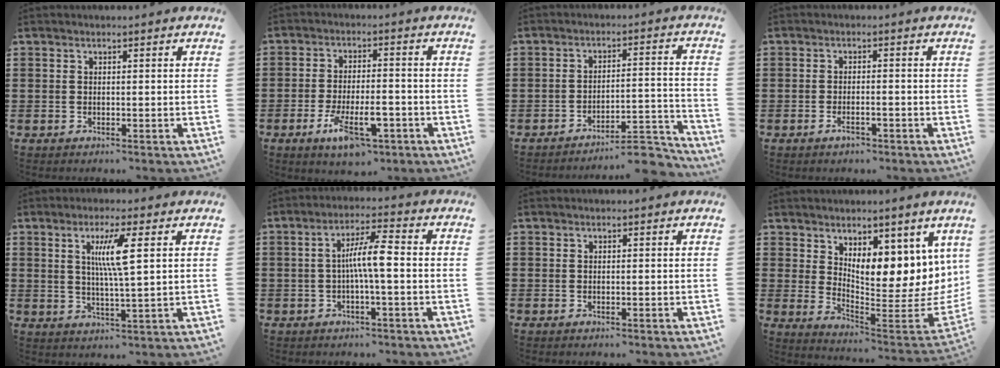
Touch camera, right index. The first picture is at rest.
{"total": 7.9, "force": [-3.8, 3.0, 6.2], "torque": [-0.124, -0.003, -0.067]}
{"total": 6.6, "force": [-6.0, 0.8, 2.5], "torque": [-0.037, 0.006, -0.113]}
{"total": 1.9, "force": [-1.3, 0.5, 1.4], "torque": [-0.025, -0.002, -0.023]}
{"total": 6.4, "force": [1.9, 0.2, 6.1], "torque": [-0.122, -0.002, 0.027]}
{"total": 6.1, "force": [-0.5, 0.7, 6.0], "torque": [-0.118, 0.001, -0.016]}
{"total": 0.0}
{"total": 7.9, "force": [5.6, 3.4, 4.3], "torque": [-0.066, -0.075, 0.097]}